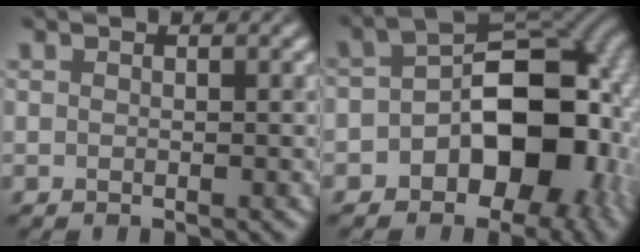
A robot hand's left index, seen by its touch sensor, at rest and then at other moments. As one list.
[{"total": 12.4, "force": [-3.5, 7.9, 8.9], "torque": [-0.099, 0.002, -0.060]}]